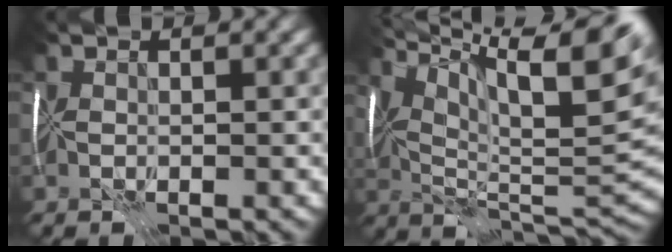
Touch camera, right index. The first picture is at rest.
{"total": 15.8, "force": [8.7, 3.8, 12.6], "torque": [-0.217, 0.017, 0.152]}